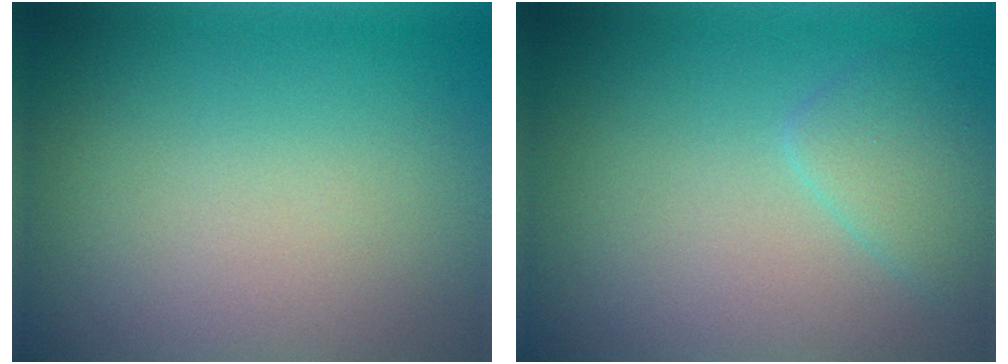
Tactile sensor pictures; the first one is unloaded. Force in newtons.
{"total": 2.5, "press": 2.5, "slide": 0.1}